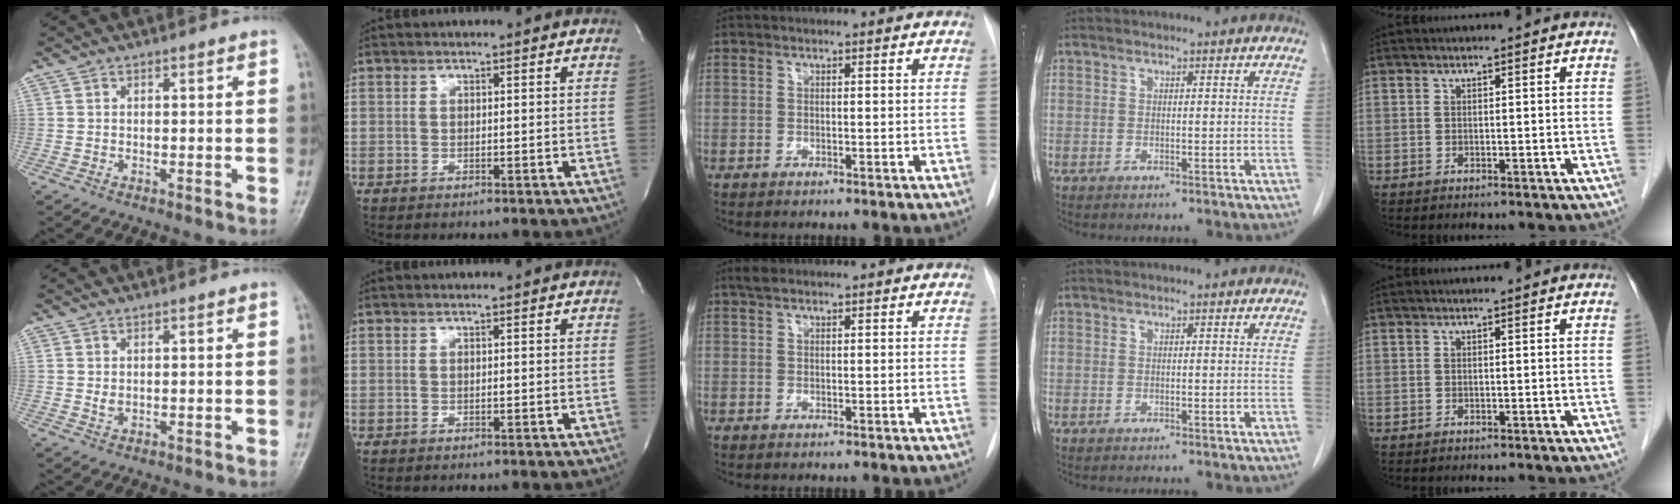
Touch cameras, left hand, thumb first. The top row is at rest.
{"thumb": {"total": 1.5, "force": [0.6, 0.7, 1.2], "torque": [-0.021, -0.004, 0.017]}, "middle": {"total": 1.1, "force": [0.8, 0.5, 0.6], "torque": [-0.013, 0.014, 0.015]}}